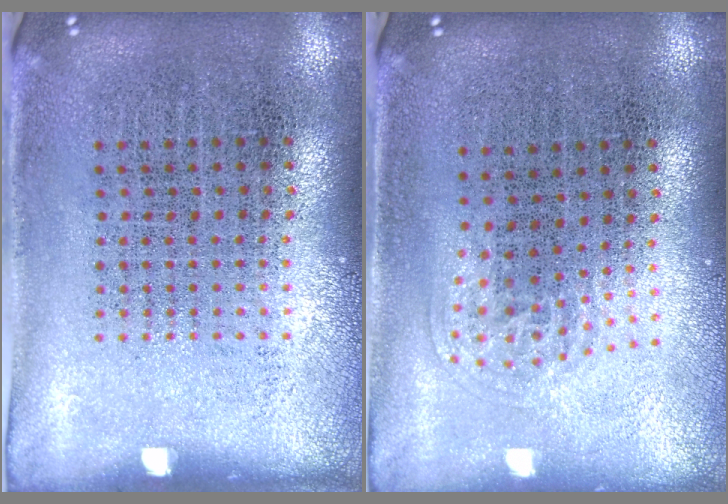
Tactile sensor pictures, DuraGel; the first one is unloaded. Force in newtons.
{"total": 1.0, "press": 0.7, "slide": 0.7}